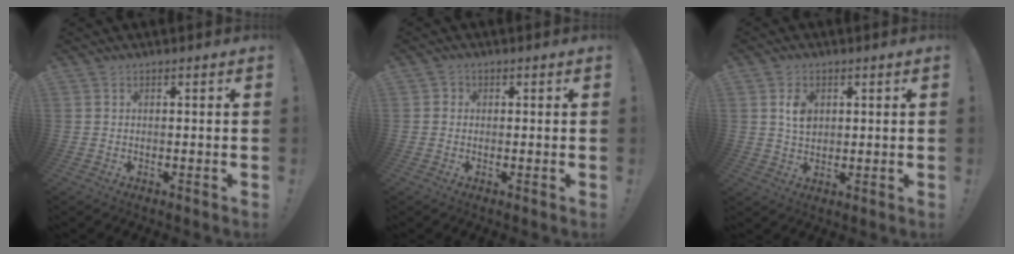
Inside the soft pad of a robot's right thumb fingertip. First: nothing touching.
{"total": 1.5, "force": [-0.2, 1.4, 0.6], "torque": [-0.012, 0.006, -0.003]}
{"total": 5.2, "force": [1.4, 3.9, 3.2], "torque": [-0.040, -0.002, 0.023]}